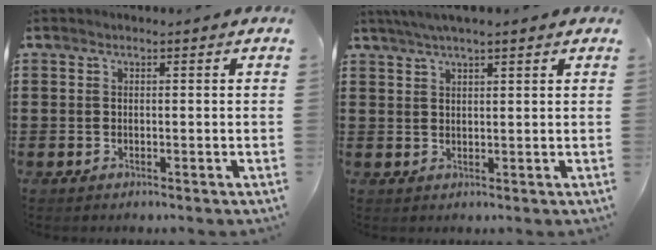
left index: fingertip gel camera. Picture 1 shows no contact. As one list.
[{"total": 3.0, "force": [2.2, 0.3, 1.9], "torque": [-0.041, 0.005, 0.041]}]